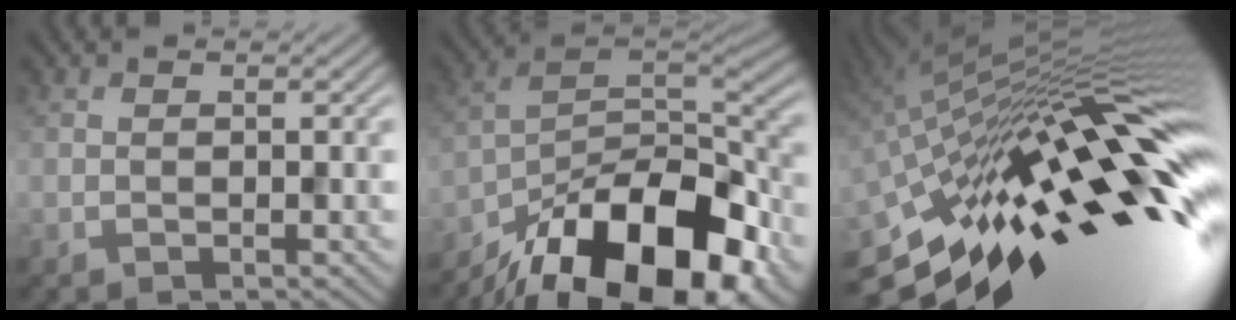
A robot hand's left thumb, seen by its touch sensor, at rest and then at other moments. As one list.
[{"total": 19.2, "force": [-12.8, 8.1, 11.7], "torque": [-0.202, -0.032, -0.211]}, {"total": 19.8, "force": [-3.7, 5.9, 18.5], "torque": [-0.312, 0.001, -0.092]}]